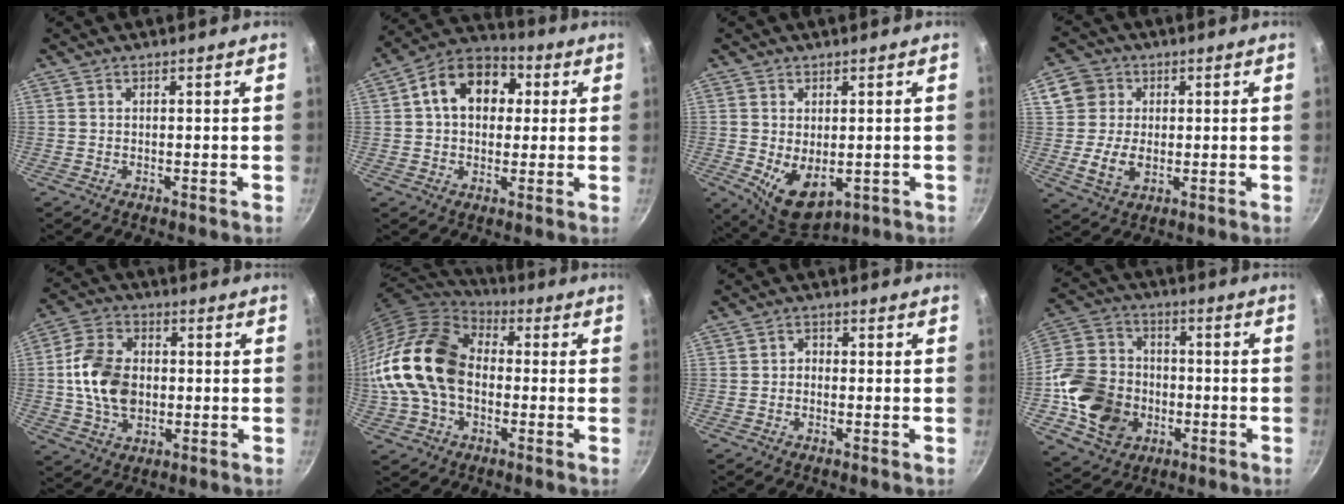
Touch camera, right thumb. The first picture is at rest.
{"total": 13.9, "force": [2.8, 10.2, 9.0], "torque": [-0.110, 0.025, 0.025]}
{"total": 8.6, "force": [-1.2, 5.1, 6.8], "torque": [-0.092, -0.021, 0.000]}
{"total": 8.6, "force": [0.6, 7.4, 4.3], "torque": [-0.046, -0.007, 0.004]}
{"total": 13.0, "force": [-0.1, 9.3, 9.1], "torque": [-0.148, 0.012, -0.009]}
{"total": 18.5, "force": [-1.0, 13.3, 12.9], "torque": [-0.226, 0.041, -0.032]}
{"total": 1.7, "force": [-0.5, 1.4, 0.9], "torque": [-0.008, 0.011, -0.012]}
{"total": 18.6, "force": [-4.4, 15.1, 9.9], "torque": [-0.173, 0.039, -0.073]}